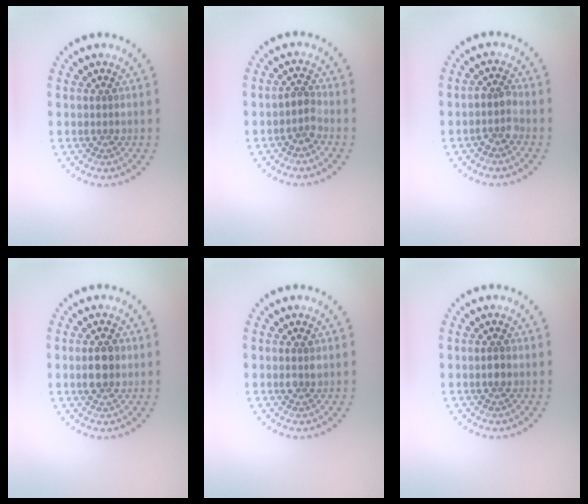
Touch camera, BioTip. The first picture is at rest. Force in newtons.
{"total": 1.7, "press": 1.3, "slide": 1.1}
{"total": 1.6, "press": 1.4, "slide": 0.6}
{"total": 2.8, "press": 2.8, "slide": 0.1}
{"total": 1.2, "press": 1.1, "slide": 0.5}
{"total": 1.0, "press": 1.0, "slide": 0.2}